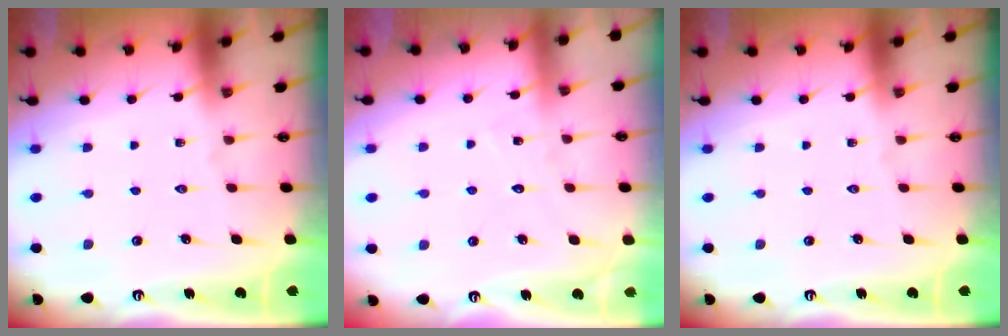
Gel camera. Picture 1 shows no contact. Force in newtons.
{"total": 6.3, "press": 6.3, "slide": 0.5}
{"total": 0.0}